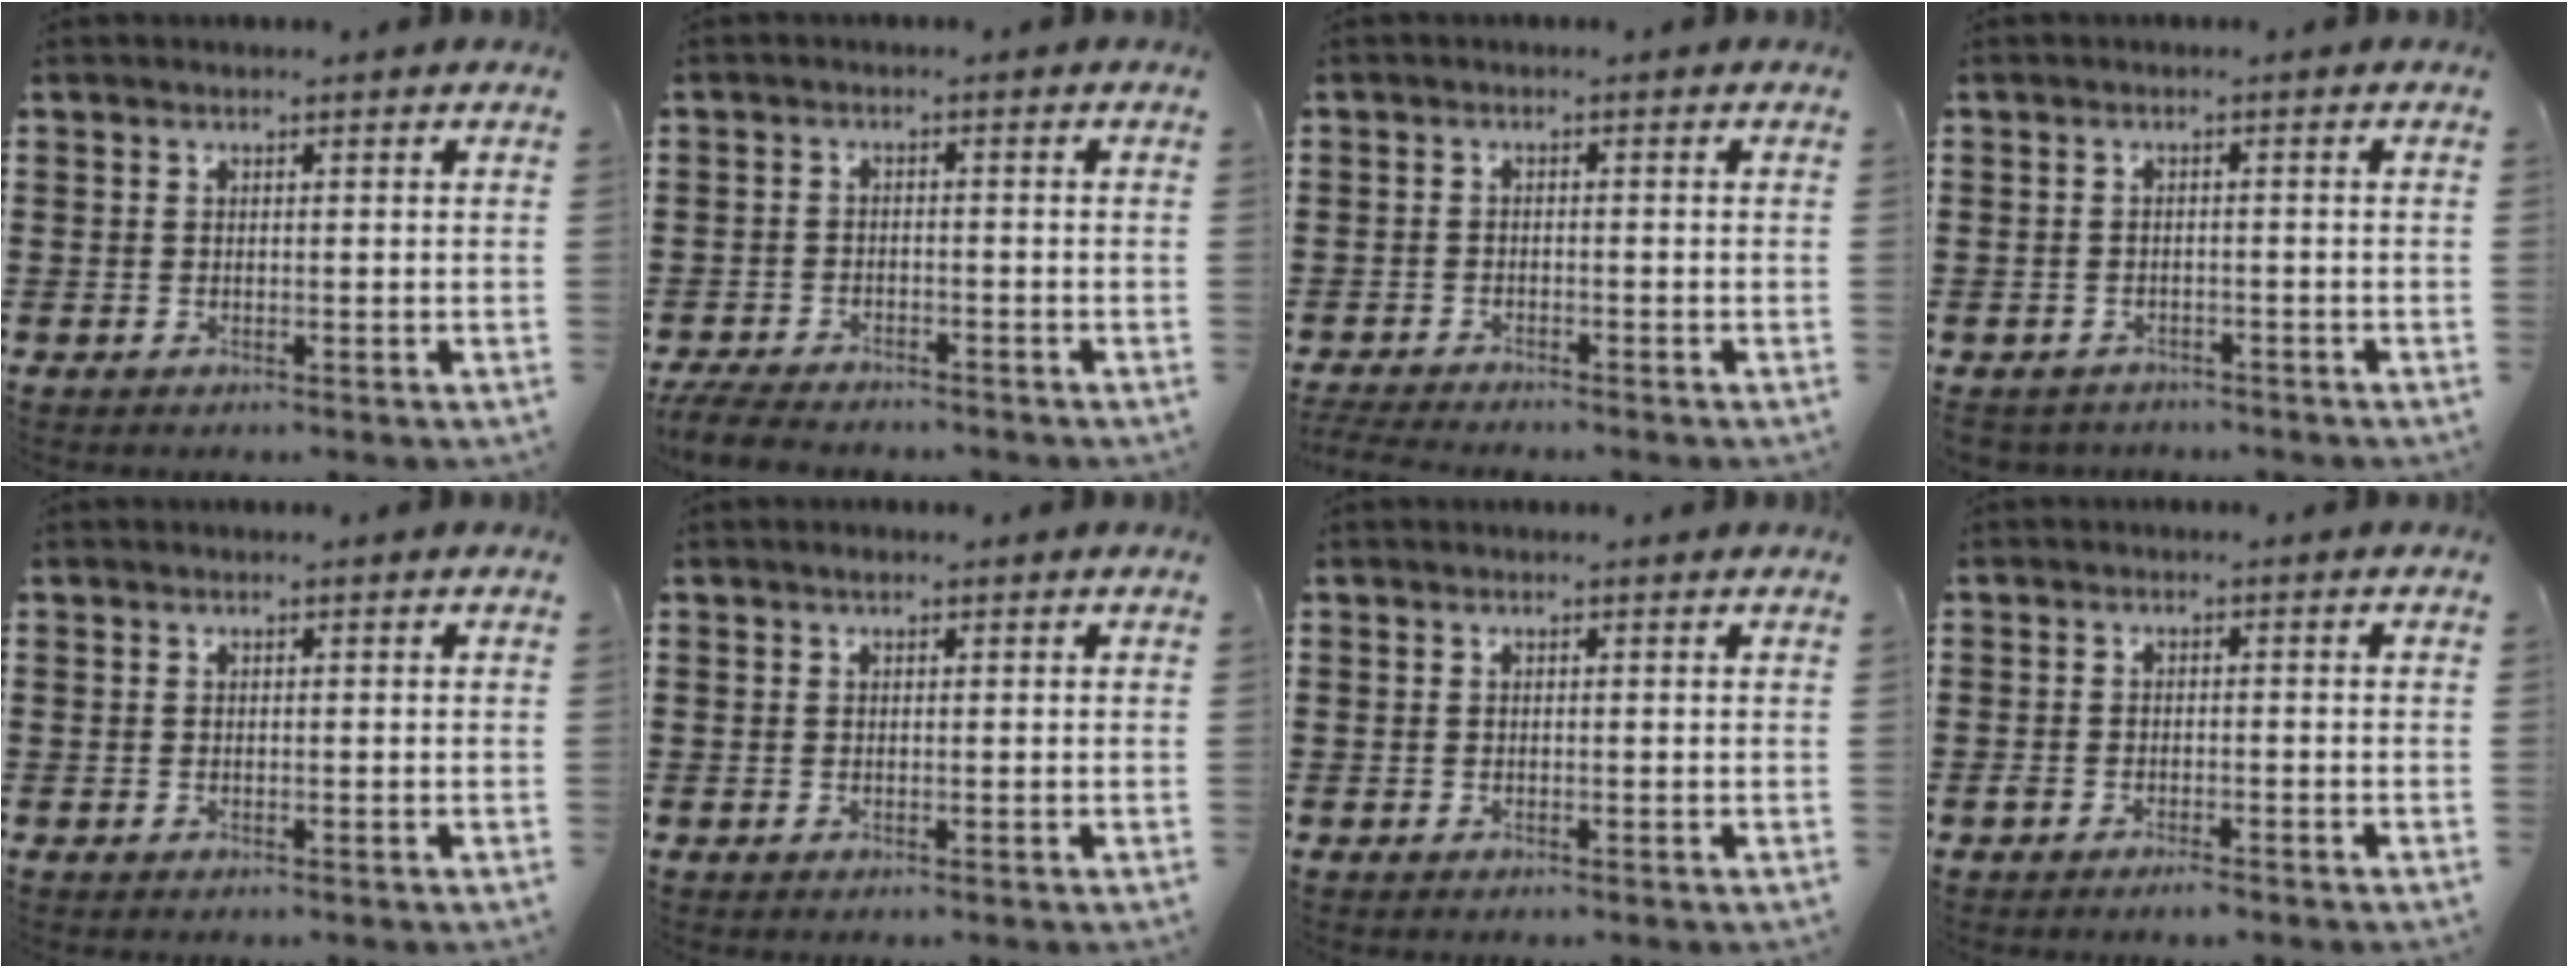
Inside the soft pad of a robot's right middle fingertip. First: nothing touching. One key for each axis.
{"total": 3.9, "fx": -3.8, "fy": 0.6, "fz": 0.9, "tx": -0.029, "ty": -0.002, "tz": -0.081}
{"total": 2.1, "fx": -2.0, "fy": 0.0, "fz": 0.3, "tx": -0.015, "ty": -0.004, "tz": -0.044}
{"total": 1.6, "fx": -1.6, "fy": 0.4, "fz": -0.2, "tx": -0.004, "ty": 0.000, "tz": -0.037}
{"total": 0.0}
{"total": 0.6, "fx": 0.4, "fy": 0.4, "fz": 0.1, "tx": -0.005, "ty": 0.001, "tz": 0.008}
{"total": 0.0}
{"total": 1.6, "fx": -1.3, "fy": 0.4, "fz": 0.9, "tx": -0.017, "ty": 0.000, "tz": -0.025}